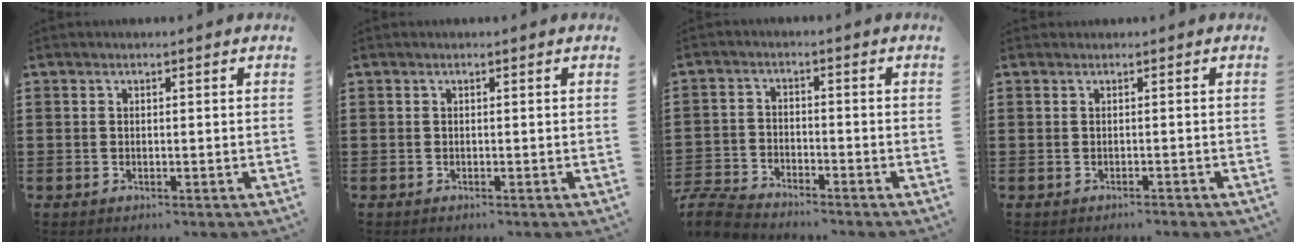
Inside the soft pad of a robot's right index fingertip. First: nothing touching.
{"total": 0.0}
{"total": 5.0, "force": [-4.9, 0.7, 0.8], "torque": [-0.041, -0.004, -0.106]}
{"total": 0.0}